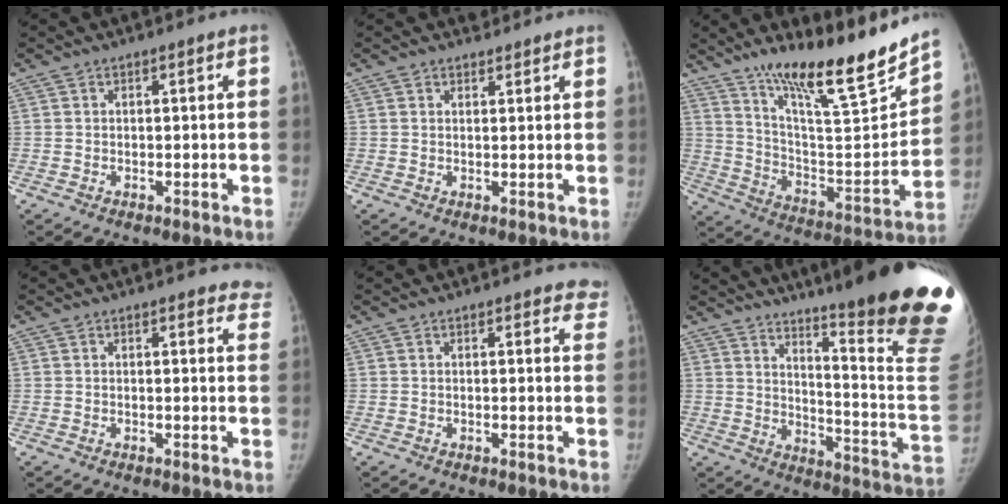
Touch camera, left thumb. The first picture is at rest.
{"total": 1.6, "force": [1.3, 0.9, -0.2], "torque": [0.018, -0.009, 0.013]}
{"total": 22.5, "force": [17.6, 2.8, 13.8], "torque": [-0.190, -0.107, 0.295]}
{"total": 5.2, "force": [4.6, 2.0, 1.0], "torque": [0.028, -0.020, 0.028]}
{"total": 4.3, "force": [3.8, 1.9, 0.6], "torque": [0.034, -0.017, 0.017]}
{"total": 29.1, "force": [21.1, 2.6, 19.9], "torque": [-0.197, -0.175, 0.276]}